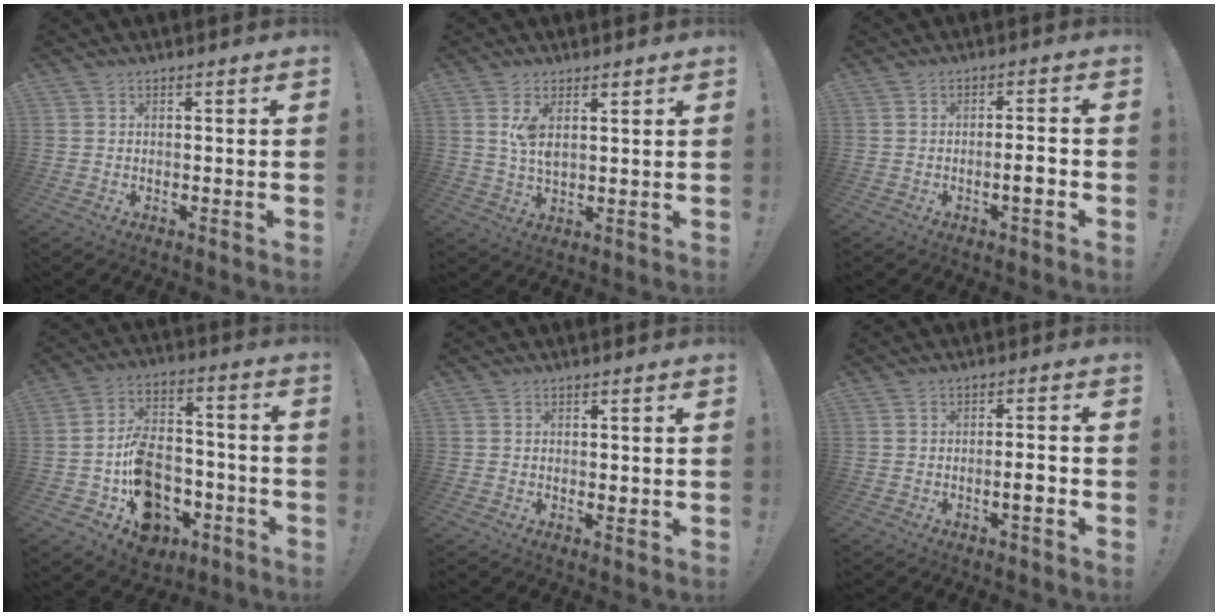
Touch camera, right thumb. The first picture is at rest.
{"total": 5.6, "force": [2.5, 2.7, 4.2], "torque": [-0.068, -0.014, 0.044]}
{"total": 4.7, "force": [-1.9, 0.3, 4.3], "torque": [-0.058, -0.003, -0.035]}
{"total": 15.2, "force": [-6.1, 11.3, 8.1], "torque": [-0.124, 0.047, -0.095]}
{"total": 0.7, "force": [0.2, 0.3, 0.6], "torque": [-0.005, -0.003, 0.002]}
{"total": 4.2, "force": [-1.8, 0.2, 3.8], "torque": [-0.059, -0.001, -0.033]}